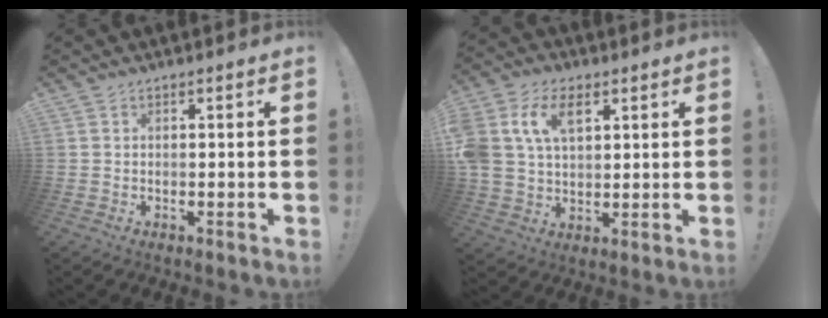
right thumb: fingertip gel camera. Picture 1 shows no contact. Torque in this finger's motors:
{"motor_torque": [1.96, 2.08, 1.61, 0.30, 0.37]}